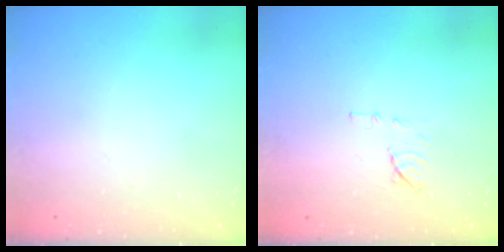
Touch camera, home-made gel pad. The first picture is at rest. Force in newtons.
{"total": 6.9, "press": 6.9, "slide": 0.7}